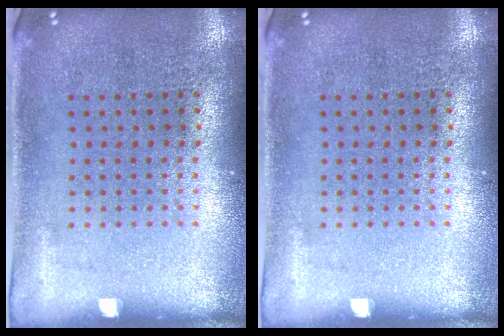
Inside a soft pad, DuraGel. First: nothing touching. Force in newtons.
{"total": 0.0}